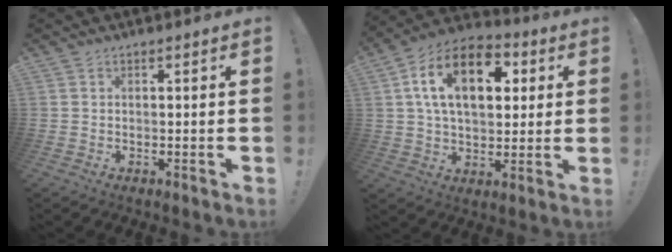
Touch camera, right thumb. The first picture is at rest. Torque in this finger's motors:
{"motor_torque": [-0.58, 1.47, 1.19, 1.08, 0.14]}